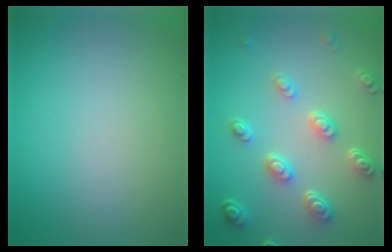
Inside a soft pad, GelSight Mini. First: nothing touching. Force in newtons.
{"total": 4.8, "press": 3.8, "slide": 3.0}